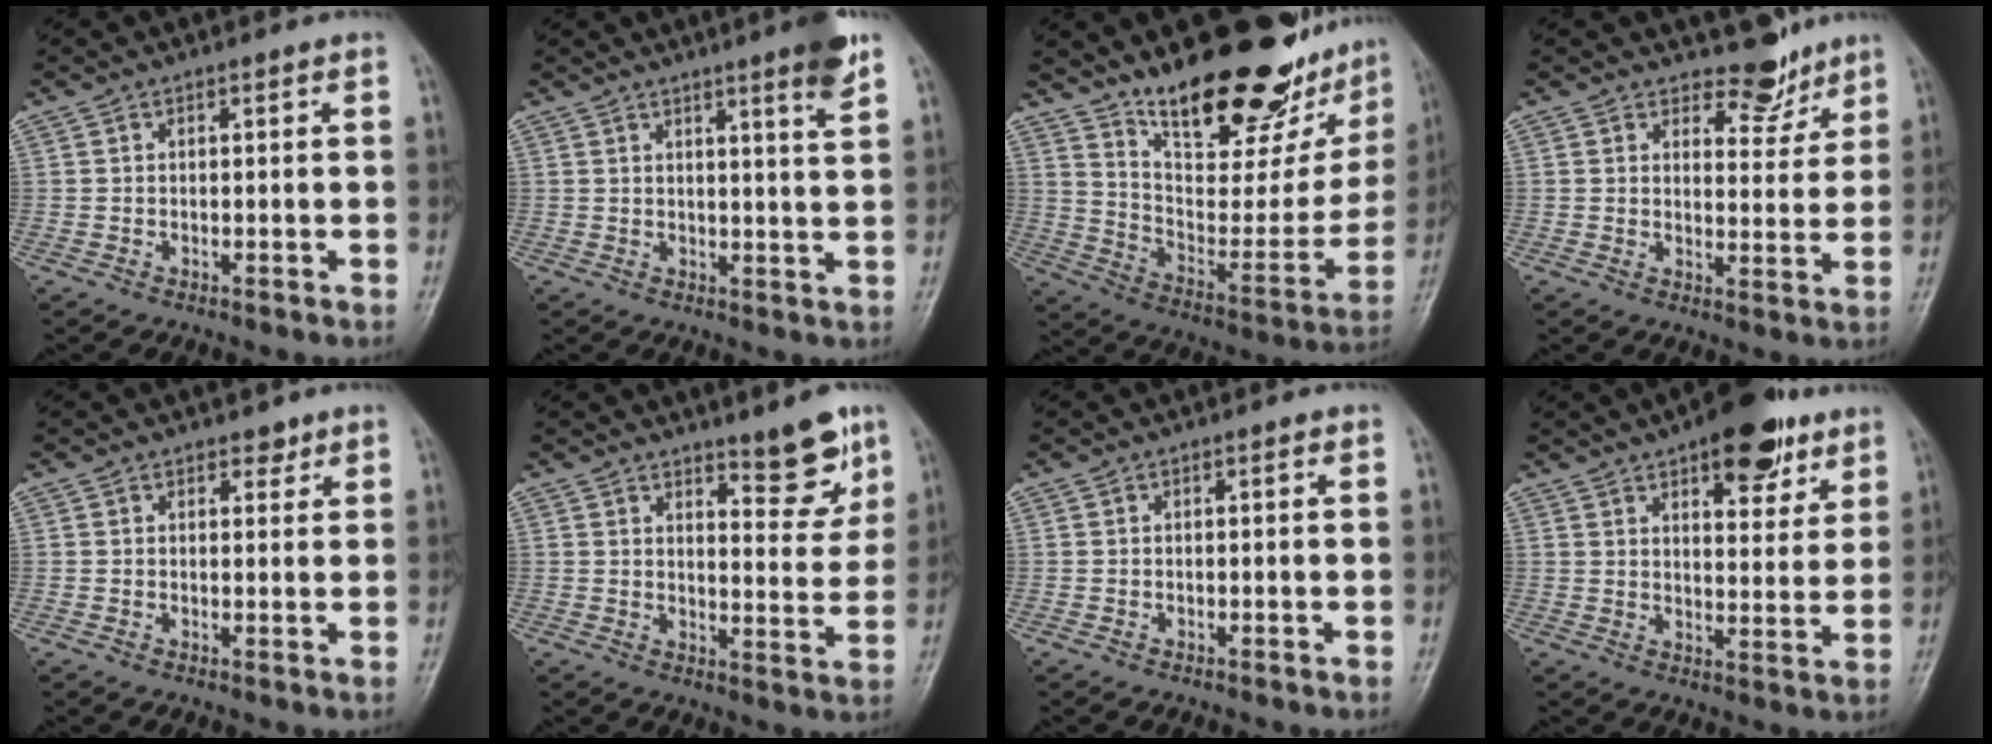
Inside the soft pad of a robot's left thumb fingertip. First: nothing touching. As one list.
[{"total": 5.7, "force": [3.8, -0.2, 4.3], "torque": [-0.050, -0.025, 0.052]}, {"total": 26.6, "force": [19.6, 9.4, 15.3], "torque": [-0.188, -0.109, 0.300]}, {"total": 5.3, "force": [4.6, 2.5, 0.7], "torque": [0.019, -0.042, 0.069]}, {"total": 1.7, "force": [1.3, 1.0, 0.3], "torque": [0.013, -0.008, 0.015]}, {"total": 7.9, "force": [5.9, 2.2, 4.9], "torque": [-0.039, -0.048, 0.085]}, {"total": 0.0}, {"total": 13.3, "force": [8.2, 5.7, 8.7], "torque": [-0.075, -0.036, 0.114]}]